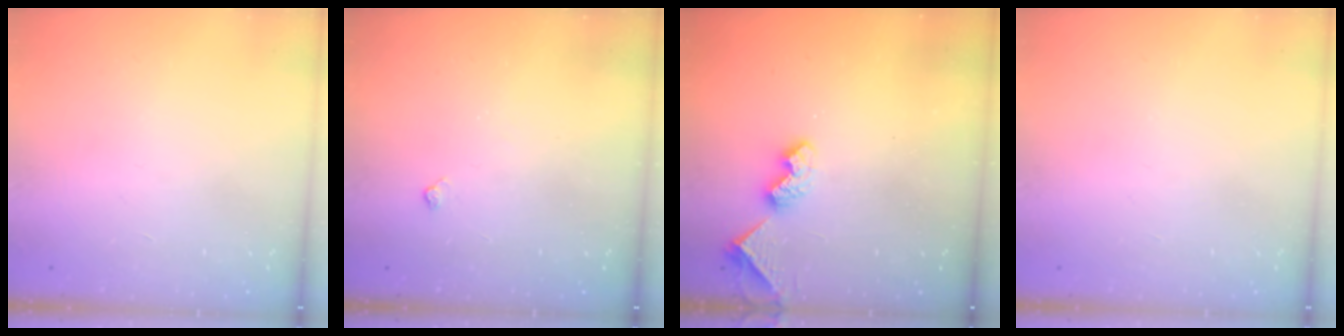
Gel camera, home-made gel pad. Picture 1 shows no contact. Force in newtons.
{"total": 2.7, "press": 2.7, "slide": 0.6}
{"total": 8.3, "press": 8.3, "slide": 0.6}
{"total": 0.0}